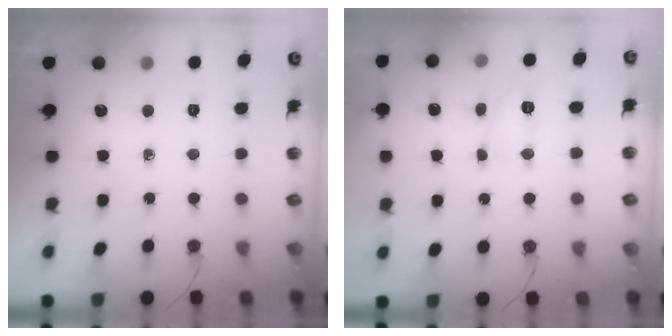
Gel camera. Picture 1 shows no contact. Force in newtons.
{"total": 5.2, "press": 5.2, "slide": 0.8}